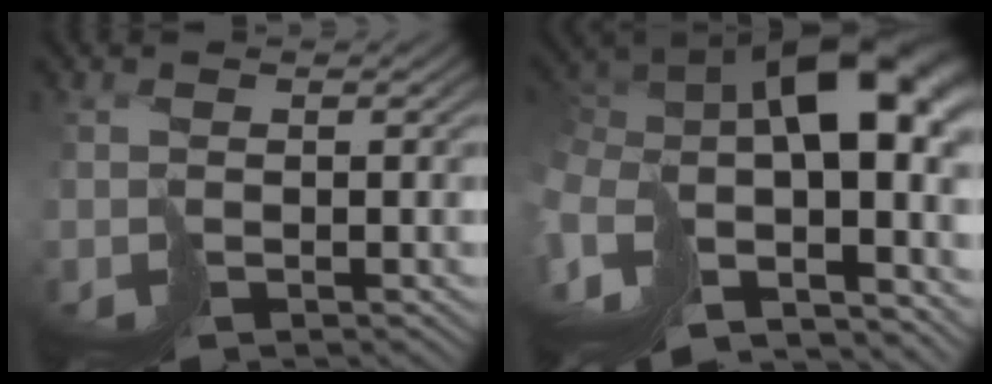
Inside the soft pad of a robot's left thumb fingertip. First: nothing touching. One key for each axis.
{"total": 16.1, "fx": -1.7, "fy": 9.1, "fz": 13.2, "tx": -0.247, "ty": -0.016, "tz": -0.003}